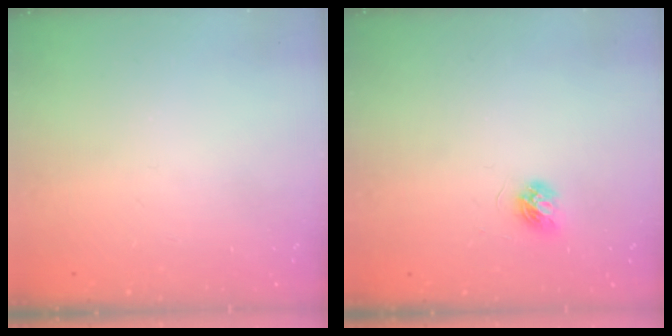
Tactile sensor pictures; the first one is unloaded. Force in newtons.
{"total": 4.6, "press": 4.6, "slide": 0.5}